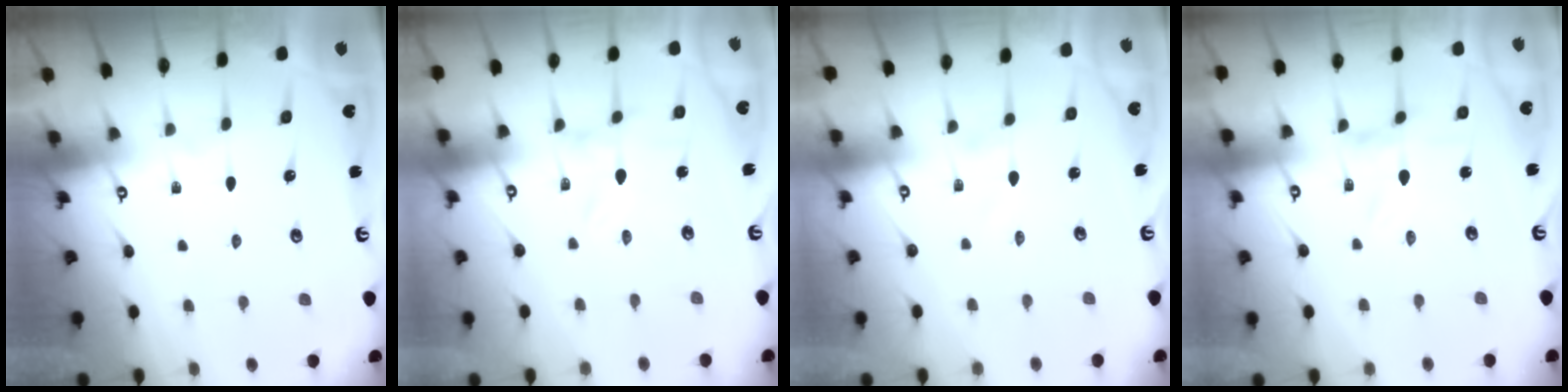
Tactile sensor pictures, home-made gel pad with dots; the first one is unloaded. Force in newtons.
{"total": 0.0}
{"total": 1.5, "press": 1.5, "slide": 0.1}
{"total": 0.7, "press": 0.7, "slide": 0.2}